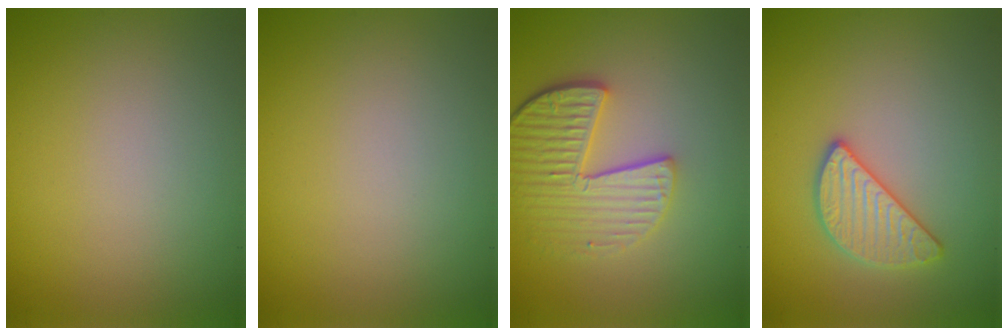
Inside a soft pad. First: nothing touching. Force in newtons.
{"total": 0.0}
{"total": 4.6, "press": 3.9, "slide": 2.5}
{"total": 2.7, "press": 2.7, "slide": 0.1}